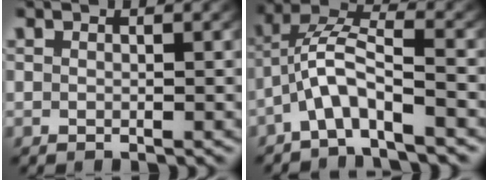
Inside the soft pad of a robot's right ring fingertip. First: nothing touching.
{"total": 5.8, "force": [-0.3, 3.8, 4.3], "torque": [-0.098, -0.012, -0.014]}